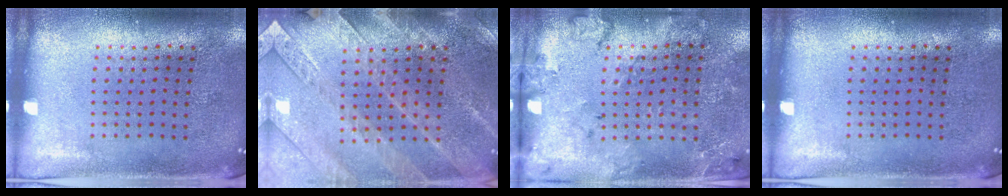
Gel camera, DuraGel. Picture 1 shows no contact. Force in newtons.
{"total": 2.8, "press": 2.7, "slide": 0.6}
{"total": 1.8, "press": 1.6, "slide": 0.7}
{"total": 0.0}